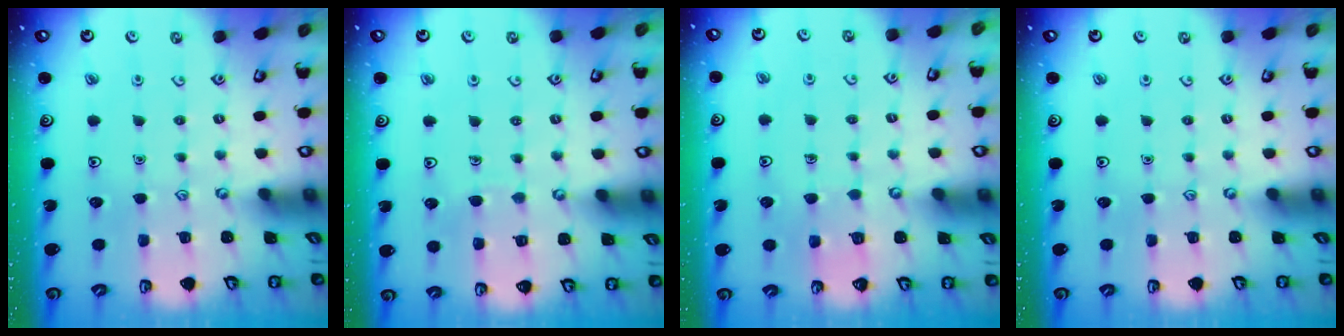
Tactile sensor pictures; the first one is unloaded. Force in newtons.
{"total": 4.3, "press": 4.3, "slide": 0.4}
{"total": 4.8, "press": 4.8, "slide": 0.3}
{"total": 0.0}